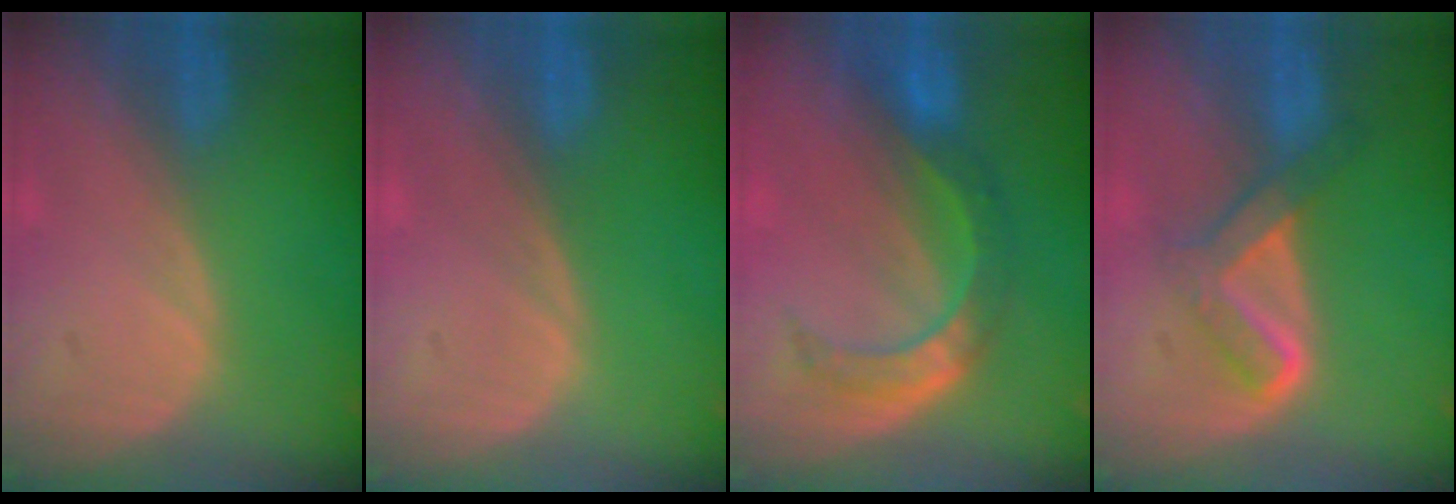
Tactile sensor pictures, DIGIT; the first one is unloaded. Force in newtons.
{"total": 0.0}
{"total": 6.0, "press": 5.9, "slide": 0.4}
{"total": 5.1, "press": 5.1, "slide": 0.6}